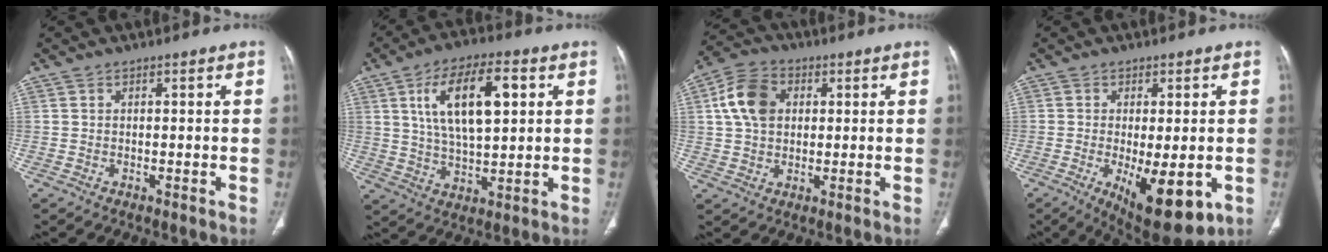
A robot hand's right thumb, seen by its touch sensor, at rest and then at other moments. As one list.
[{"total": 14.9, "force": [4.4, 6.5, 12.6], "torque": [-0.209, -0.001, 0.079]}, {"total": 9.6, "force": [2.1, 7.0, 6.3], "torque": [-0.110, 0.011, 0.034]}, {"total": 12.9, "force": [-3.7, 4.9, 11.4], "torque": [-0.163, -0.022, -0.039]}]